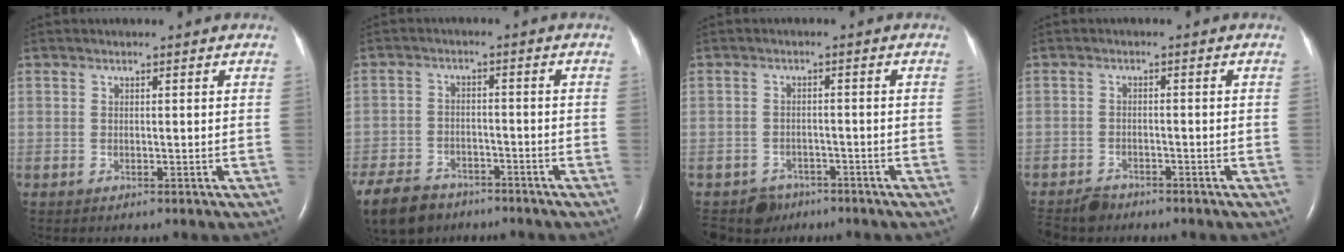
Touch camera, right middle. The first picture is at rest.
{"total": 11.7, "force": [-8.5, 6.6, 4.5], "torque": [-0.112, -0.012, -0.137]}
{"total": 4.3, "force": [-3.2, 2.8, -0.3], "torque": [0.004, 0.004, -0.050]}
{"total": 3.6, "force": [-3.3, 1.3, 0.6], "torque": [-0.015, -0.008, -0.060]}